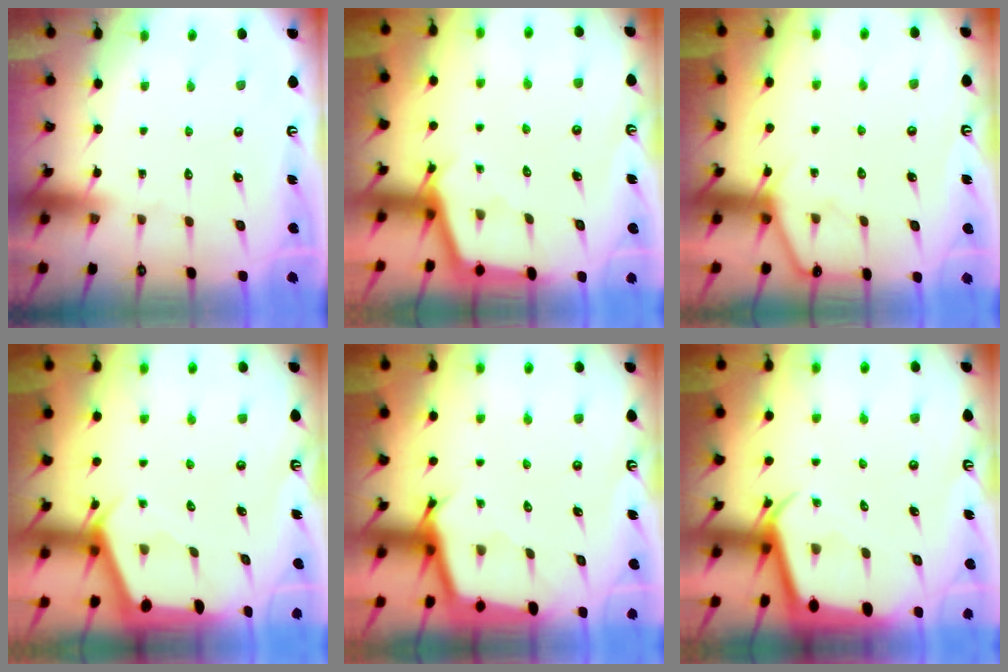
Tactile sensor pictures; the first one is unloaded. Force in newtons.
{"total": 2.9, "press": 2.9, "slide": 0.3}
{"total": 5.6, "press": 5.5, "slide": 0.8}
{"total": 2.3, "press": 2.3, "slide": 0.3}
{"total": 2.7, "press": 2.7, "slide": 0.1}
{"total": 3.5, "press": 3.5, "slide": 0.2}